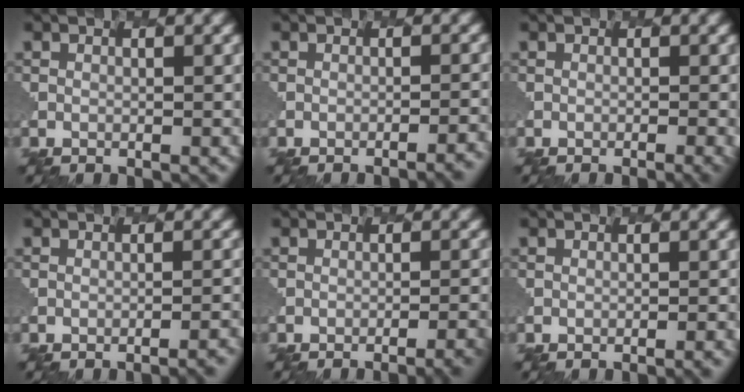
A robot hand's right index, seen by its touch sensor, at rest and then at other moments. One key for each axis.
{"total": 2.8, "fx": -2.1, "fy": 0.6, "fz": 1.7, "tx": -0.010, "ty": 0.012, "tz": -0.023}
{"total": 1.2, "fx": -0.6, "fy": 0.3, "fz": 1.0, "tx": -0.010, "ty": 0.004, "tz": -0.014}
{"total": 2.8, "fx": -2.0, "fy": 0.7, "fz": 1.8, "tx": -0.010, "ty": 0.010, "tz": -0.022}
{"total": 4.5, "fx": -3.2, "fy": 1.1, "fz": 3.0, "tx": -0.028, "ty": 0.015, "tz": -0.030}
{"total": 1.8, "fx": -1.2, "fy": 0.5, "fz": 1.3, "tx": -0.004, "ty": 0.010, "tz": -0.017}